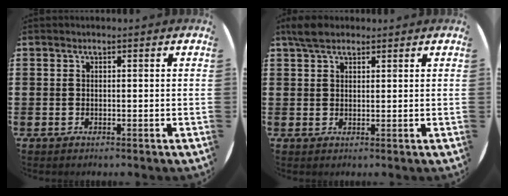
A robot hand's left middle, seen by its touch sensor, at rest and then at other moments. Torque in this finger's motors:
{"motor_torque": [0.71, -0.70, 0.05, 0.07]}